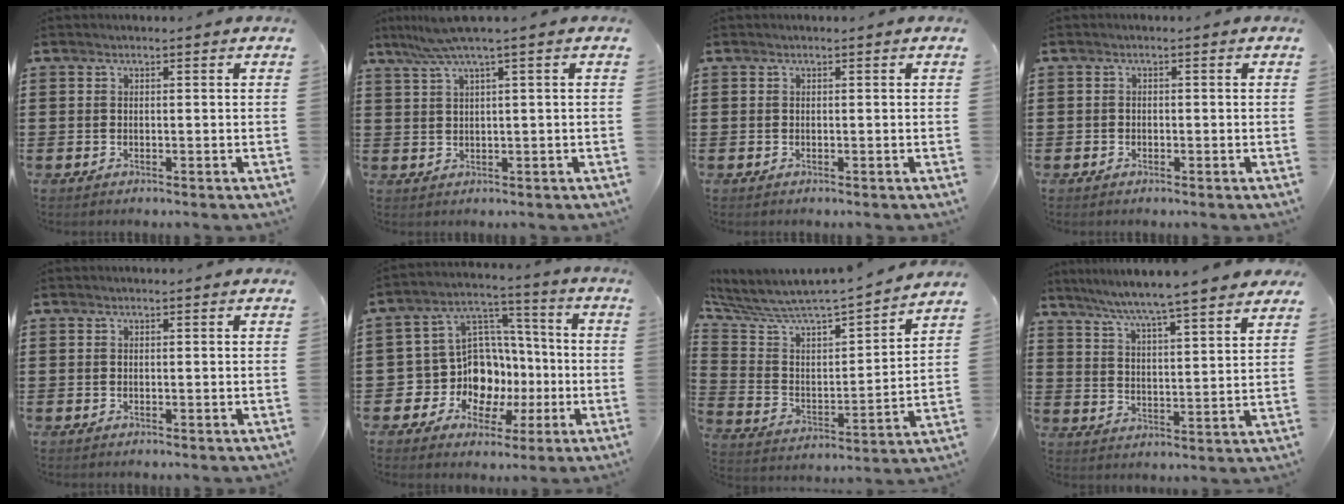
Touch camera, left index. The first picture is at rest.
{"total": 4.3, "force": [2.2, -0.6, 3.6], "torque": [-0.081, -0.007, 0.037]}
{"total": 0.0}
{"total": 0.6, "force": [-0.3, 0.5, 0.2], "torque": [-0.005, 0.001, -0.008]}
{"total": 0.0}
{"total": 11.6, "force": [-2.2, 10.6, 4.1], "torque": [-0.117, -0.003, -0.029]}
{"total": 5.4, "force": [5.1, 0.7, 1.6], "torque": [-0.063, -0.059, 0.078]}
{"total": 5.7, "force": [5.2, -1.0, 2.1], "torque": [-0.066, -0.040, 0.083]}